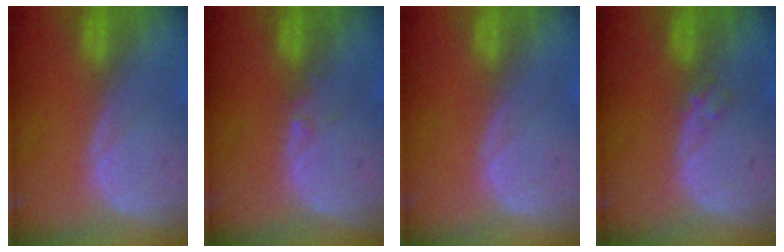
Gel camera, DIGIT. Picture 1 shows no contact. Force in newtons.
{"total": 0.6, "press": 0.6, "slide": 0.2}
{"total": 0.0}
{"total": 1.2, "press": 1.2, "slide": 0.2}